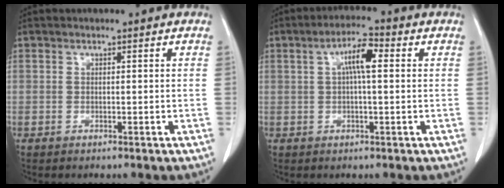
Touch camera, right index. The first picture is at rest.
{"total": 5.3, "force": [1.1, 1.0, 5.1], "torque": [-0.093, 0.015, 0.017]}